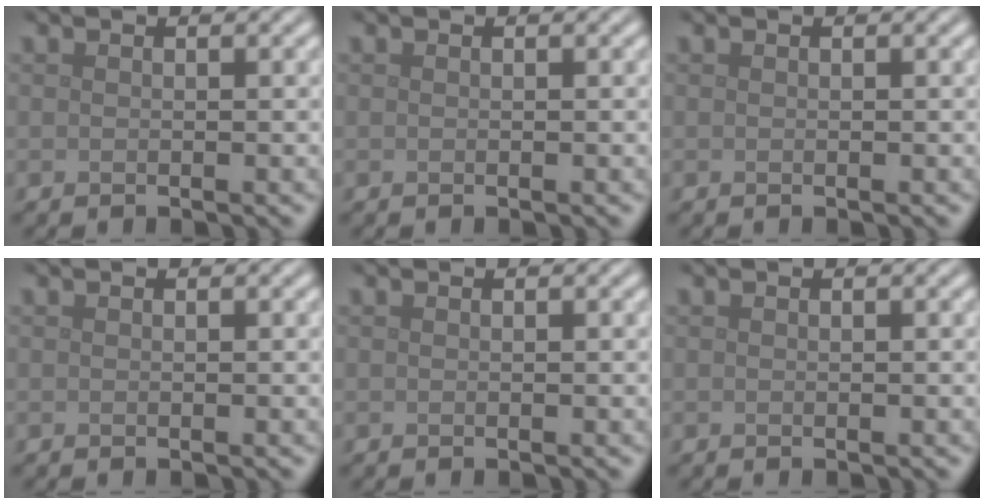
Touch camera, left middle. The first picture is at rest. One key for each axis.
{"total": 0.0}
{"total": 0.0}
{"total": 0.0}
{"total": 0.0}
{"total": 0.0}